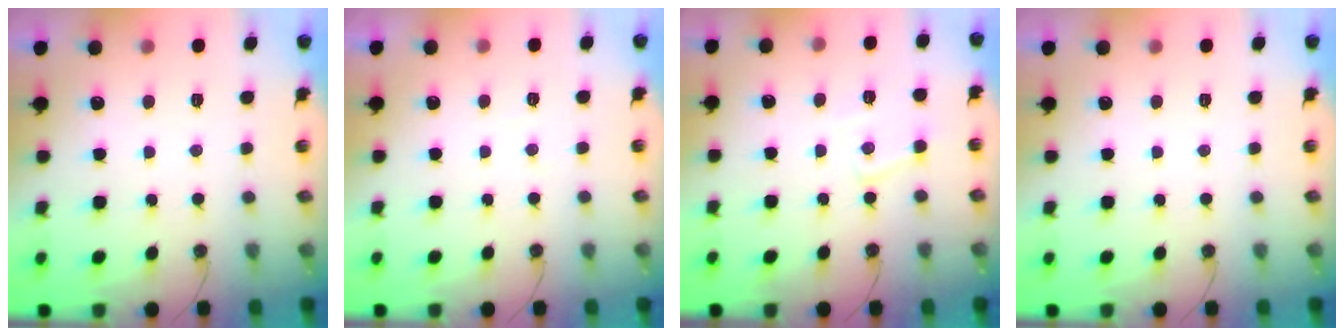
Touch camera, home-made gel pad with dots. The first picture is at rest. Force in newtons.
{"total": 3.5, "press": 3.5, "slide": 0.6}
{"total": 8.1, "press": 8.0, "slide": 0.6}
{"total": 0.0}